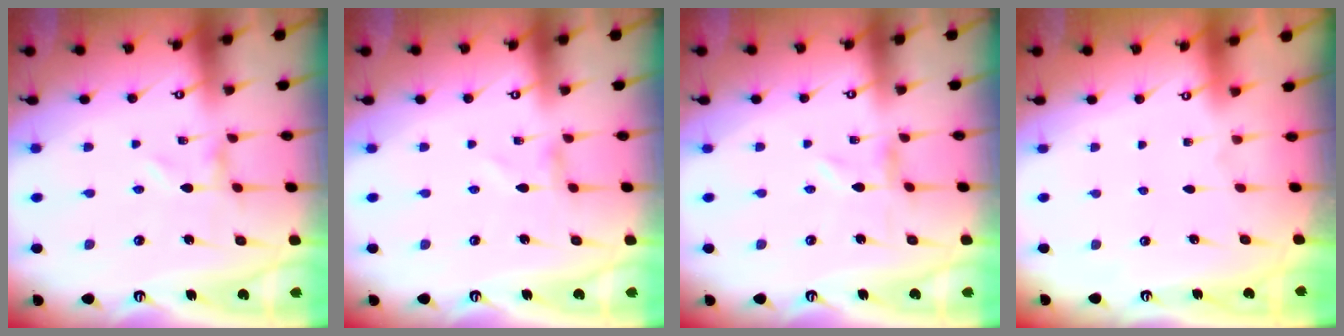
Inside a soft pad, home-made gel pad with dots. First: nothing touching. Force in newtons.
{"total": 0.0}
{"total": 0.0}
{"total": 1.6, "press": 1.6, "slide": 0.2}